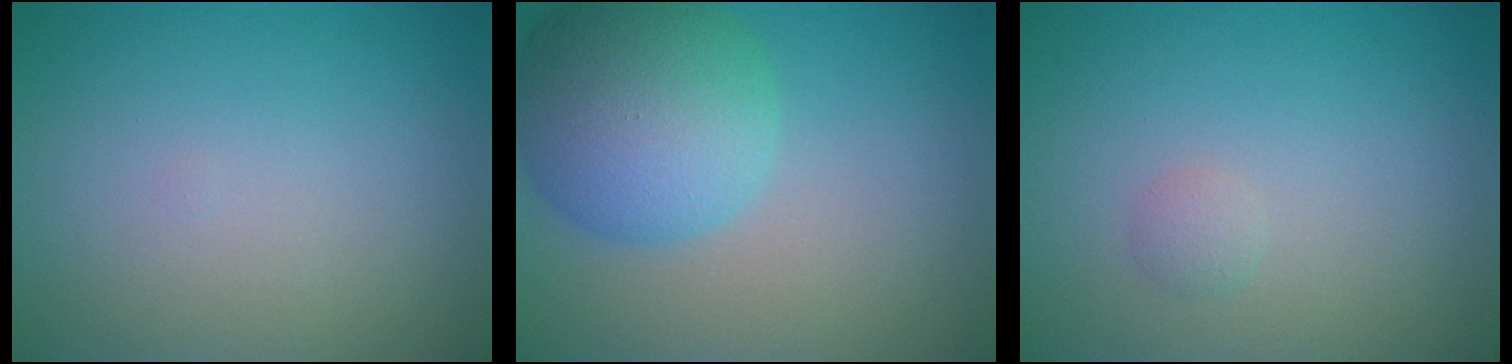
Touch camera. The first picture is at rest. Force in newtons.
{"total": 8.8, "press": 8.8, "slide": 0.3}
{"total": 0.7, "press": 0.7, "slide": 0.0}